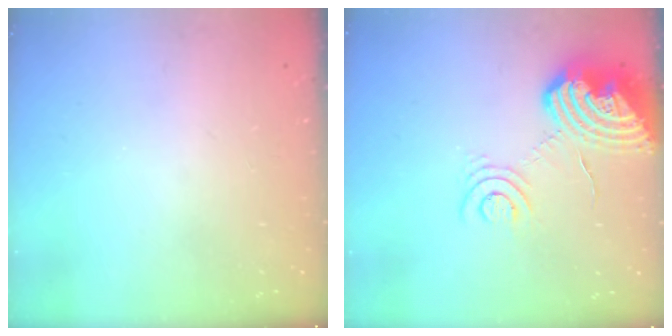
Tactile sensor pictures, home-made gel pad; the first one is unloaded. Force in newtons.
{"total": 14.5, "press": 14.4, "slide": 2.0}